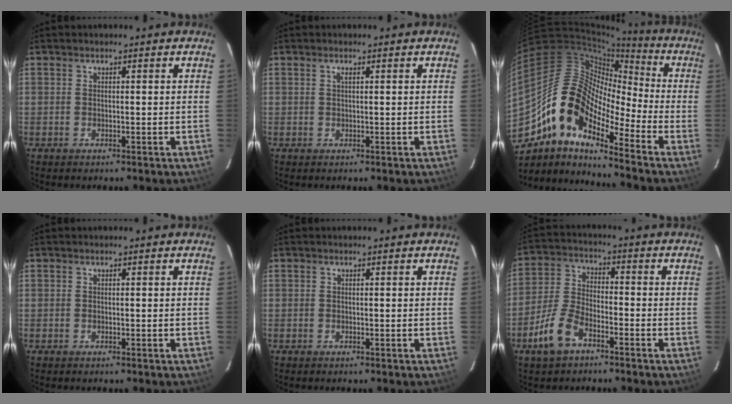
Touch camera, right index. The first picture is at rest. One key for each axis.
{"total": 0.6, "fx": 0.3, "fy": 0.0, "fz": 0.5, "tx": -0.009, "ty": 0.003, "tz": 0.004}
{"total": 15.4, "fx": -9.6, "fy": 5.8, "fz": 10.6, "tx": -0.175, "ty": 0.005, "tz": -0.197}
{"total": 0.0}
{"total": 0.0}
{"total": 9.0, "fx": -5.5, "fy": 4.2, "fz": 5.8, "tx": -0.131, "ty": 0.005, "tz": -0.108}